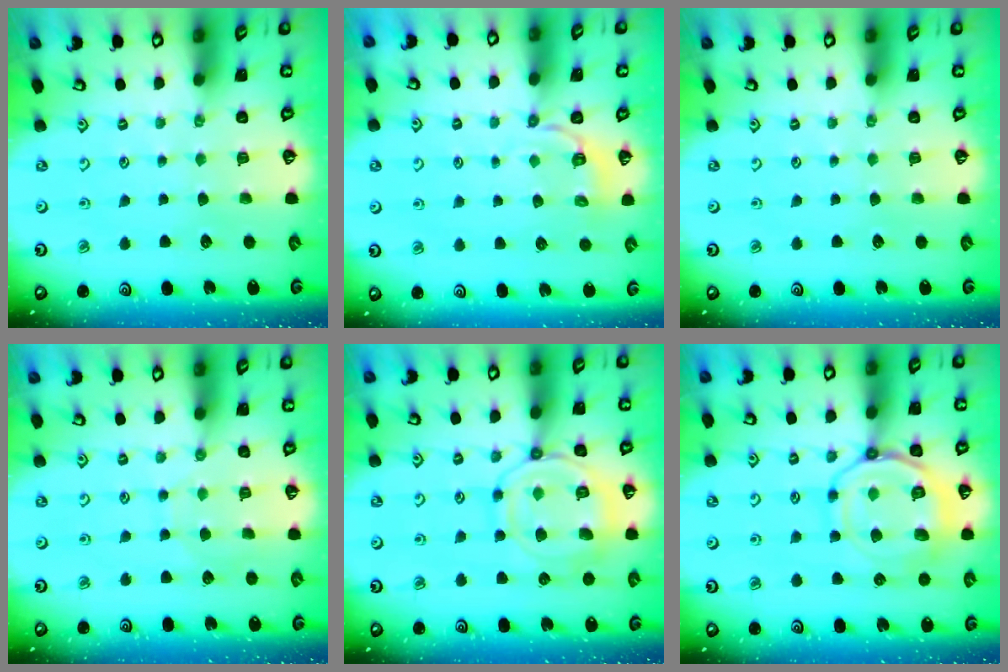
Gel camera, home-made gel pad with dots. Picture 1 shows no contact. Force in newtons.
{"total": 5.3, "press": 4.8, "slide": 2.3}
{"total": 0.0}
{"total": 5.9, "press": 5.9, "slide": 0.7}
{"total": 14.5, "press": 14.5, "slide": 1.4}
{"total": 14.9, "press": 14.8, "slide": 1.6}